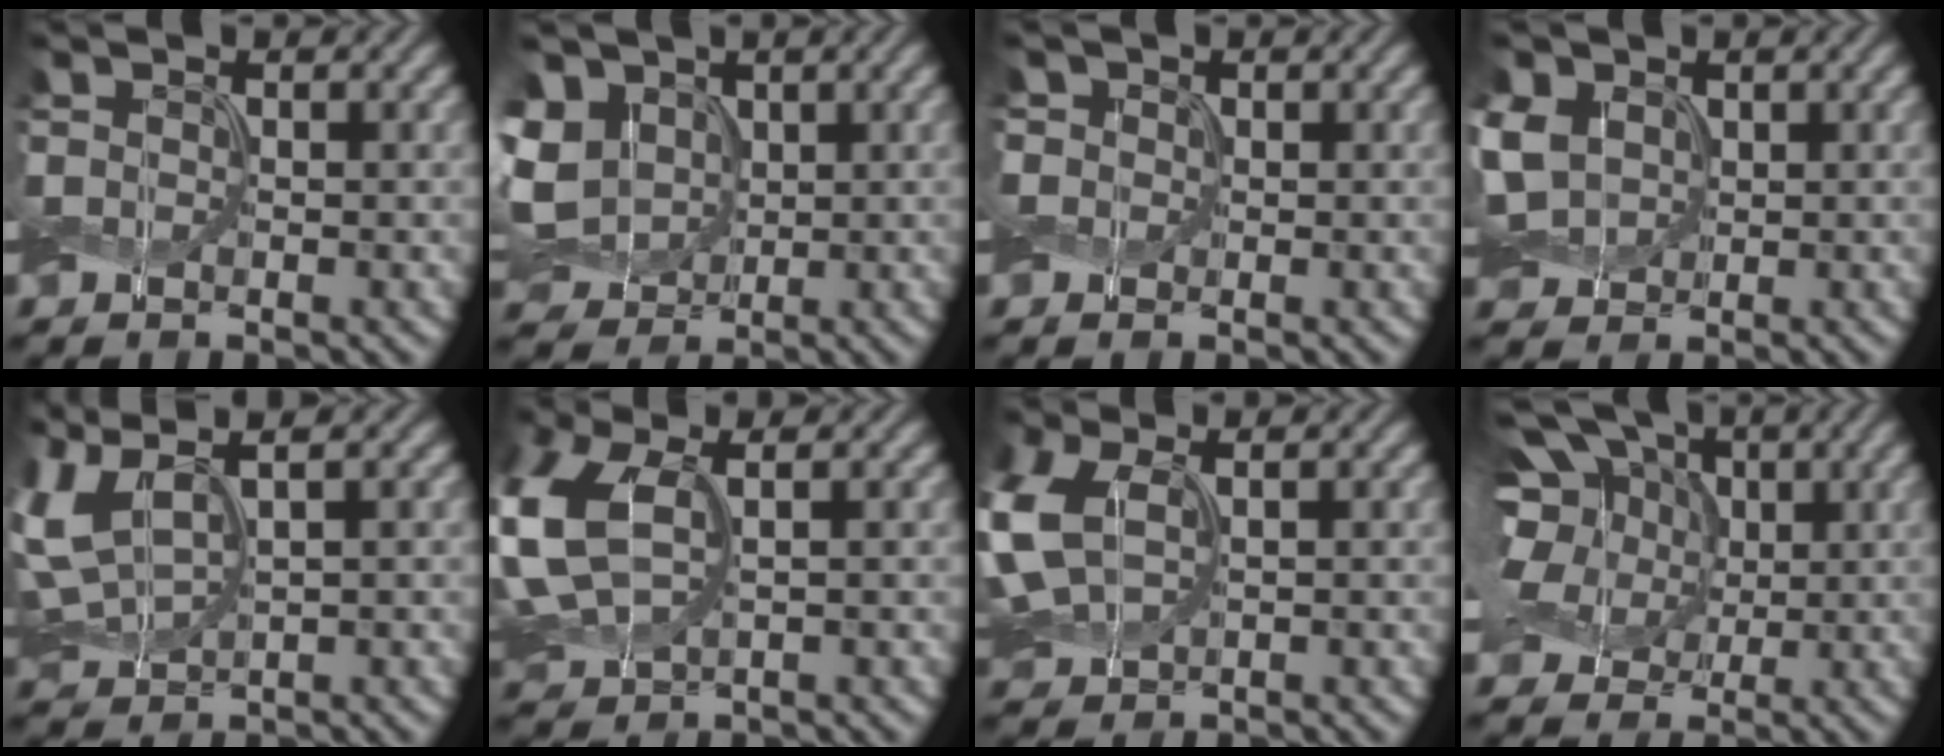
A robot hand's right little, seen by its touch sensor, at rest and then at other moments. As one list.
[{"total": 7.2, "force": [1.2, 5.6, 4.3], "torque": [-0.109, 0.011, 0.025]}, {"total": 1.2, "force": [0.3, 1.1, 0.2], "torque": [-0.005, -0.003, 0.007]}, {"total": 5.6, "force": [1.1, 4.3, 3.4], "torque": [-0.103, 0.010, 0.020]}, {"total": 6.5, "force": [2.2, 3.1, 5.3], "torque": [-0.142, 0.022, 0.043]}, {"total": 8.6, "force": [0.9, 5.0, 7.0], "torque": [-0.186, 0.005, 0.023]}, {"total": 6.5, "force": [0.8, 4.0, 5.0], "torque": [-0.148, 0.012, 0.014]}, {"total": 11.6, "force": [2.8, 9.0, 6.8], "torque": [-0.137, 0.032, 0.026]}]